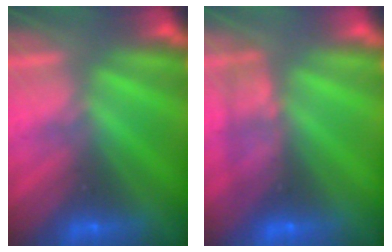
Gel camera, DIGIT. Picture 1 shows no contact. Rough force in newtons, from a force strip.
{"total": 2.4}